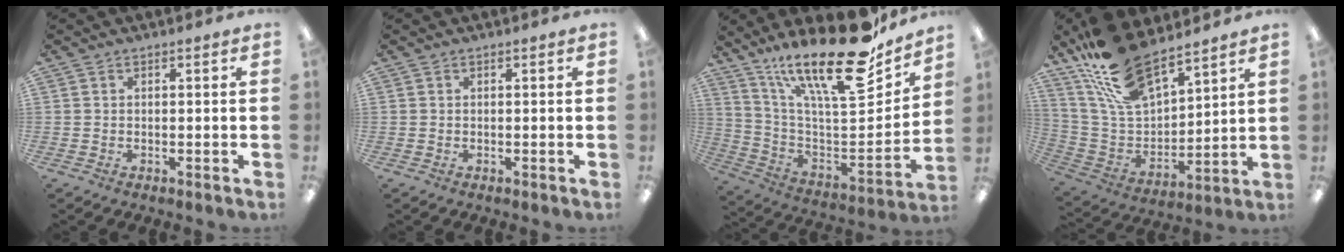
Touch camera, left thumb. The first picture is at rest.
{"total": 0.0}
{"total": 26.2, "force": [18.2, 7.3, 17.3], "torque": [-0.270, -0.126, 0.304]}
{"total": 19.4, "force": [15.2, 7.6, 9.4], "torque": [-0.198, -0.083, 0.279]}